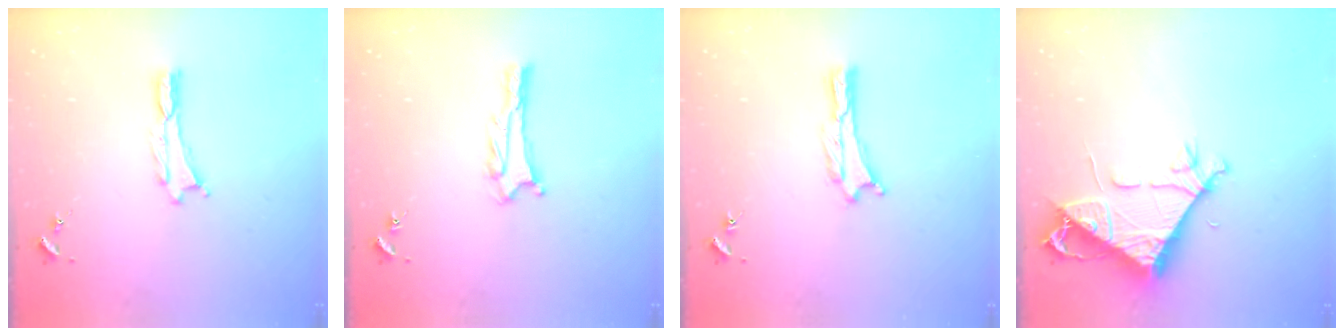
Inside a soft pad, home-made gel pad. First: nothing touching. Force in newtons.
{"total": 2.7, "press": 2.7, "slide": 0.2}
{"total": 0.0}
{"total": 7.3, "press": 7.3, "slide": 0.7}